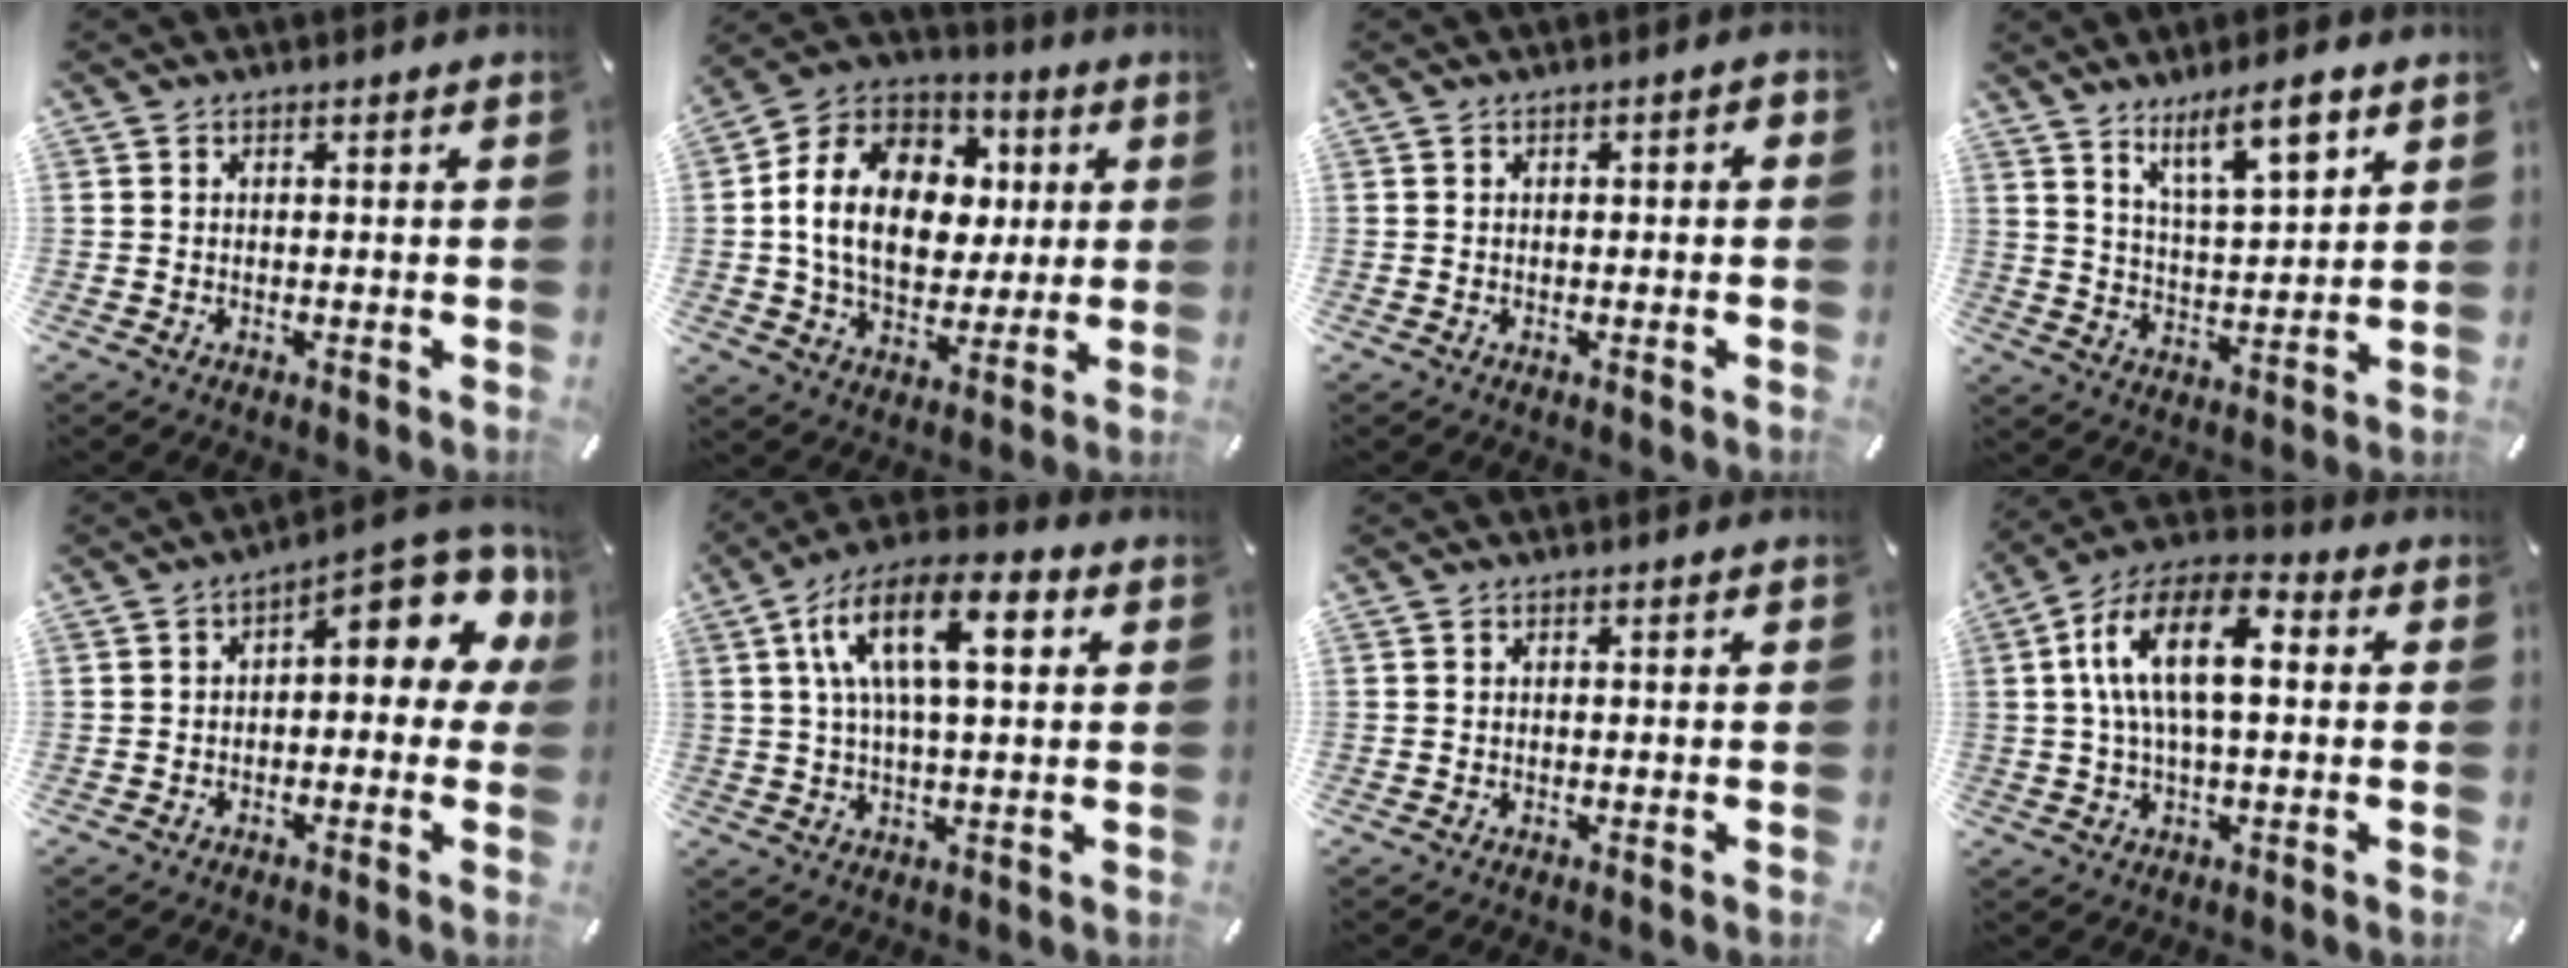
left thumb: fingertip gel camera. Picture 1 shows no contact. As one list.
[{"total": 17.8, "force": [1.7, 13.8, 11.1], "torque": [-0.220, 0.007, 0.032]}, {"total": 1.4, "force": [-0.3, 0.6, 1.2], "torque": [-0.021, 0.002, -0.006]}, {"total": 11.2, "force": [8.1, 3.2, 7.0], "torque": [-0.107, -0.043, 0.137]}, {"total": 11.0, "force": [3.8, 5.0, 9.0], "torque": [-0.106, -0.037, 0.061]}, {"total": 14.4, "force": [4.7, 6.1, 12.1], "torque": [-0.223, 0.007, 0.076]}, {"total": 0.0}, {"total": 13.8, "force": [2.1, 6.7, 11.9], "torque": [-0.241, 0.001, 0.034]}]